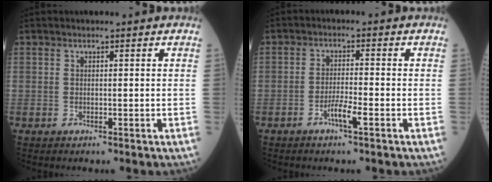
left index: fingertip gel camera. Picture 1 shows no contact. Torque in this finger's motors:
{"motor_torque": [0.02, 0.08, 0.05, 0.01]}